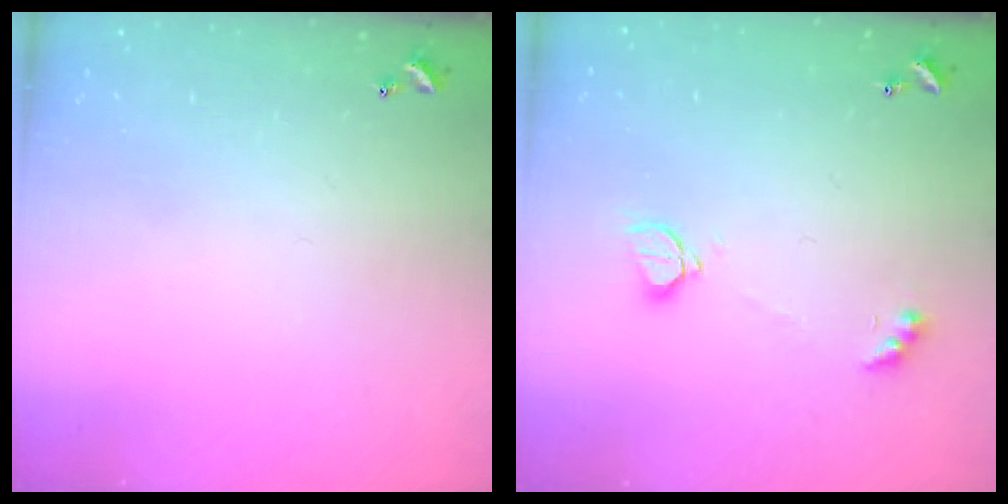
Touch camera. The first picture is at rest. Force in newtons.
{"total": 2.2, "press": 2.2, "slide": 0.2}